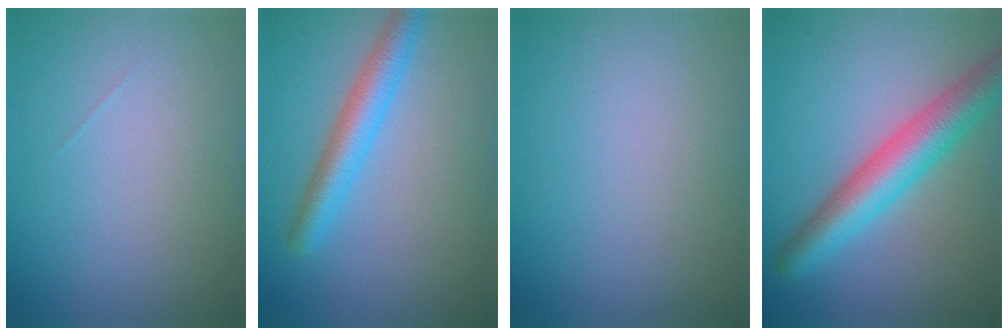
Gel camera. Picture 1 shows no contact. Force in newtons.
{"total": 3.6, "press": 3.6, "slide": 0.1}
{"total": 0.0}
{"total": 6.4, "press": 6.4, "slide": 0.3}